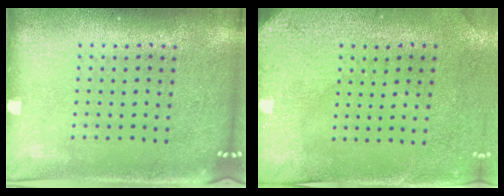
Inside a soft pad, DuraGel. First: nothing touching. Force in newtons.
{"total": 3.0, "press": 2.4, "slide": 1.7}